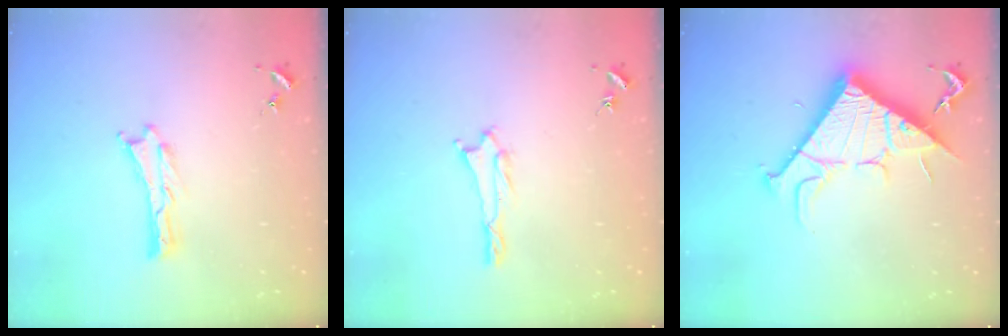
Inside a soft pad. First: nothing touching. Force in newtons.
{"total": 1.0, "press": 0.9, "slide": 0.2}
{"total": 12.4, "press": 12.4, "slide": 0.2}